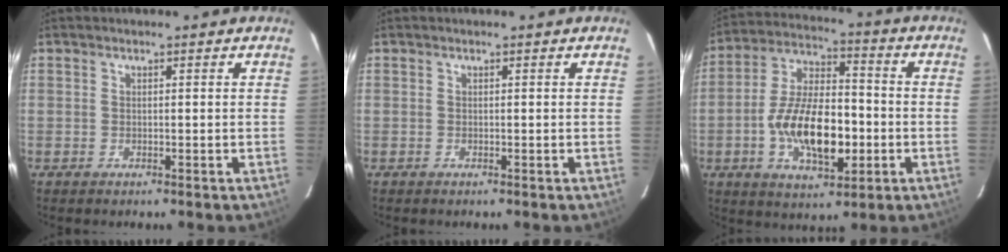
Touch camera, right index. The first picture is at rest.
{"total": 0.0}
{"total": 16.1, "force": [-3.8, 7.4, 13.7], "torque": [-0.260, 0.006, -0.062]}